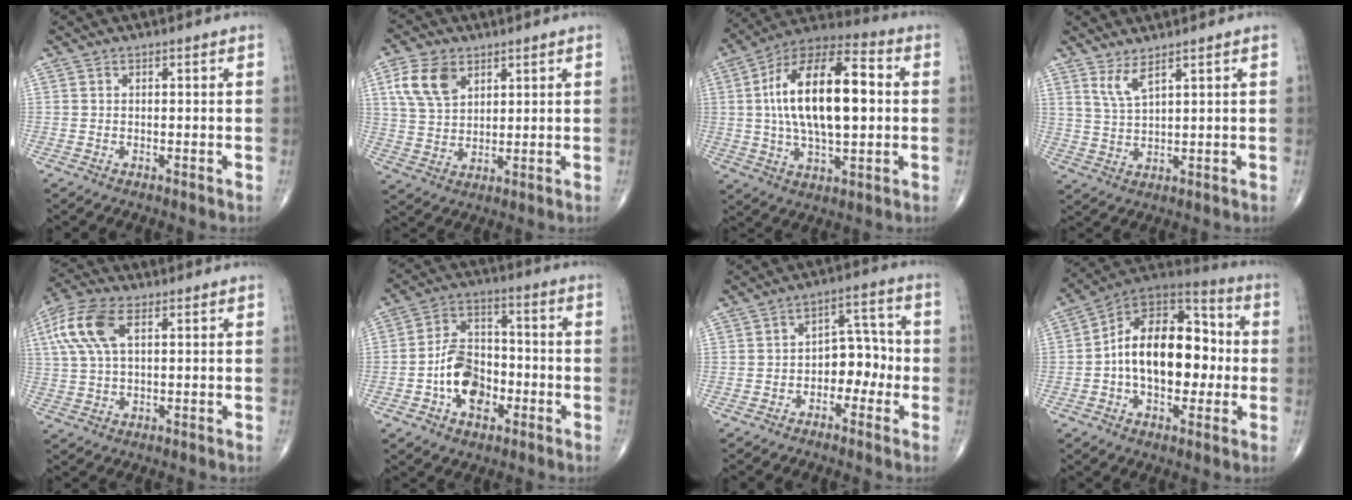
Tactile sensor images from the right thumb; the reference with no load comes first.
{"total": 8.8, "force": [4.1, 5.6, 5.5], "torque": [-0.096, -0.009, 0.082]}
{"total": 21.7, "force": [1.9, 9.8, 19.3], "torque": [-0.331, 0.025, 0.025]}
{"total": 4.1, "force": [2.8, 0.7, 2.8], "torque": [-0.063, -0.027, 0.064]}
{"total": 10.3, "force": [3.5, 5.0, 8.3], "torque": [-0.199, 0.018, 0.067]}
{"total": 11.5, "force": [-3.5, 7.7, 7.9], "torque": [-0.108, 0.033, -0.065]}
{"total": 7.2, "force": [-2.1, 5.0, 4.8], "torque": [-0.031, 0.038, -0.045]}
{"total": 19.9, "force": [-0.8, 12.1, 15.7], "torque": [-0.214, 0.039, -0.022]}